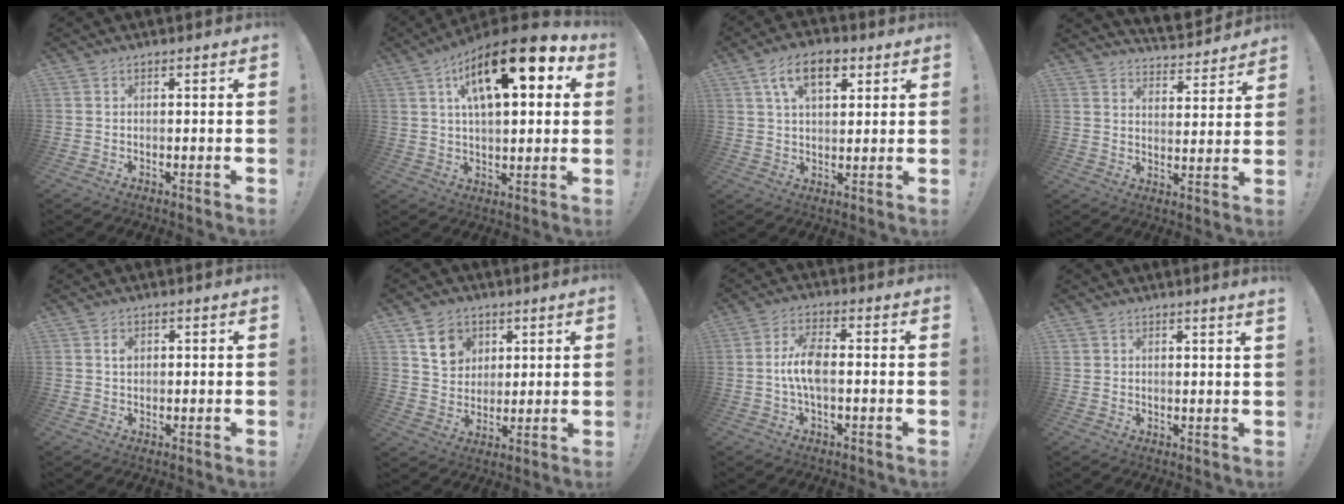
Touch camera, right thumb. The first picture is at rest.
{"total": 18.4, "force": [8.1, 6.9, 15.0], "torque": [-0.240, -0.033, 0.126]}
{"total": 11.1, "force": [5.0, 6.0, 7.9], "torque": [-0.123, 0.002, 0.090]}
{"total": 5.7, "force": [5.2, 2.0, 1.1], "torque": [-0.003, -0.056, 0.093]}
{"total": 1.6, "force": [0.5, 1.2, 0.9], "torque": [-0.004, -0.002, 0.006]}
{"total": 10.3, "force": [5.4, 8.0, 3.5], "torque": [-0.048, -0.025, 0.107]}
{"total": 8.1, "force": [-0.9, 3.1, 7.4], "torque": [-0.152, 0.001, -0.019]}
{"total": 1.8, "force": [1.8, -0.2, 0.4], "torque": [0.002, -0.016, 0.031]}